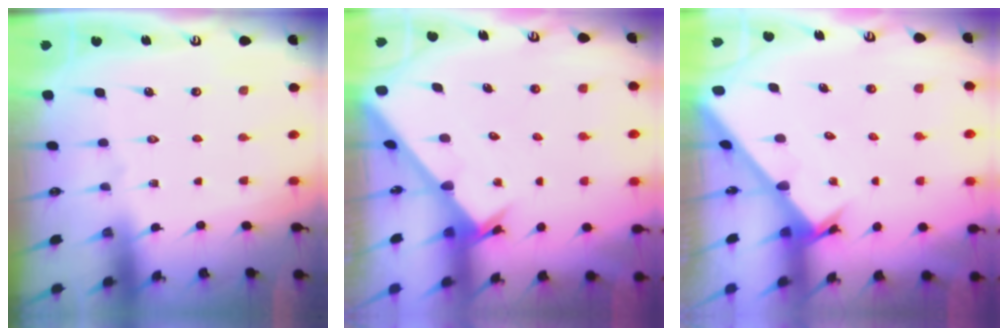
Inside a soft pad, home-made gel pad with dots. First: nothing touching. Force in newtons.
{"total": 2.4, "press": 2.4, "slide": 0.2}
{"total": 2.6, "press": 2.6, "slide": 0.2}